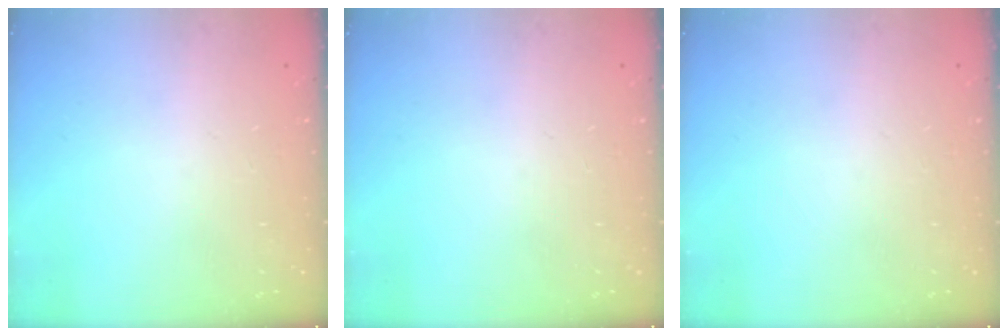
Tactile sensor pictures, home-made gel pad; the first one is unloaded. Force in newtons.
{"total": 0.0}
{"total": 0.0}